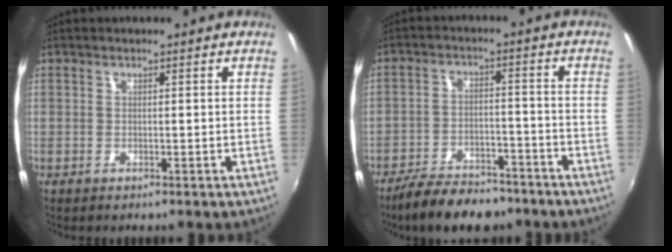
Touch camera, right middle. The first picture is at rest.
{"total": 12.1, "force": [-9.8, 4.4, 5.5], "torque": [-0.122, -0.007, -0.152]}